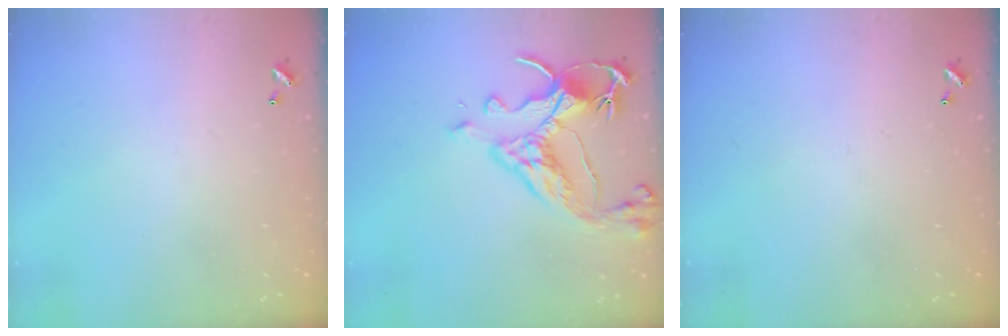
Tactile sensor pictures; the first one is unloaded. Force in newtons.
{"total": 7.5, "press": 7.3, "slide": 1.5}
{"total": 0.0}